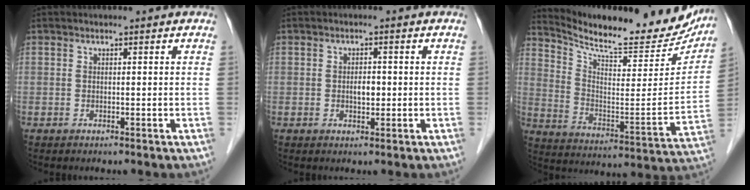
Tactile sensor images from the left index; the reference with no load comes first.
{"total": 2.0, "force": [-0.3, 1.1, 1.6], "torque": [-0.028, 0.001, -0.003]}
{"total": 21.8, "force": [20.2, 4.3, 7.0], "torque": [-0.116, -0.054, 0.285]}